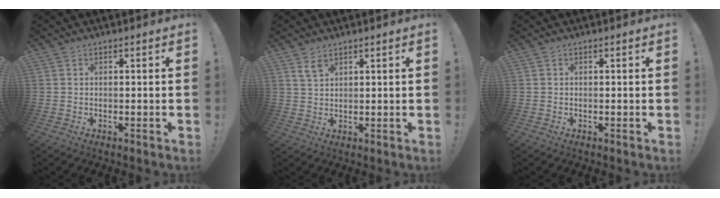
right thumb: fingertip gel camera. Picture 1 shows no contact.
{"total": 3.8, "force": [2.5, 2.0, 1.9], "torque": [-0.024, -0.013, 0.047]}
{"total": 0.0}